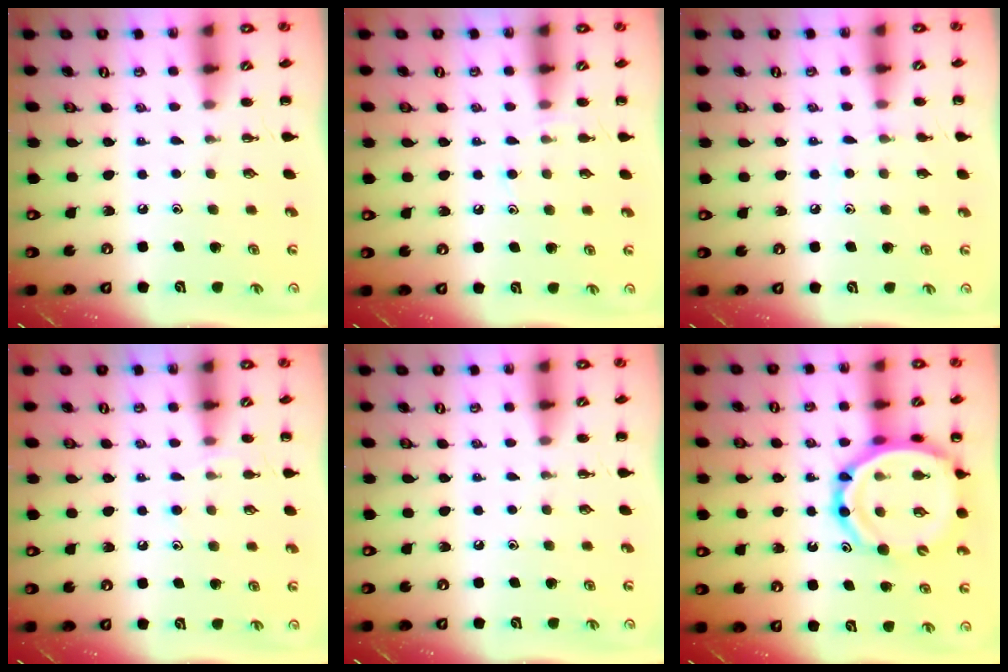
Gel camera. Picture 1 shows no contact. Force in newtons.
{"total": 5.7, "press": 5.4, "slide": 1.9}
{"total": 6.4, "press": 6.1, "slide": 1.9}
{"total": 6.3, "press": 6.0, "slide": 1.9}
{"total": 0.0}
{"total": 16.6, "press": 16.1, "slide": 4.1}